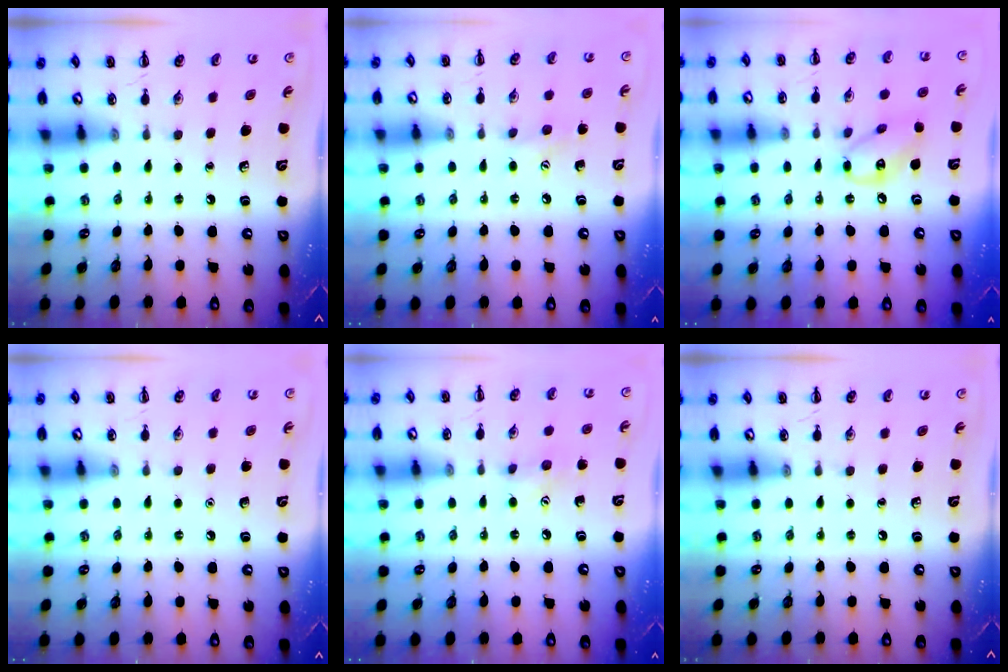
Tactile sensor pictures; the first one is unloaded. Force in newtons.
{"total": 6.8, "press": 6.6, "slide": 1.7}
{"total": 10.2, "press": 10.1, "slide": 1.5}
{"total": 1.6, "press": 1.6, "slide": 0.1}
{"total": 6.5, "press": 6.4, "slide": 1.2}
{"total": 0.0}